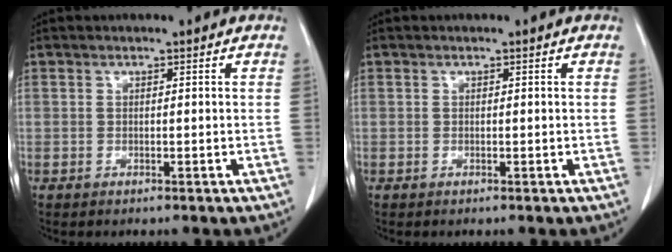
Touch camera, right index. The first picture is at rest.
{"total": 0.0}